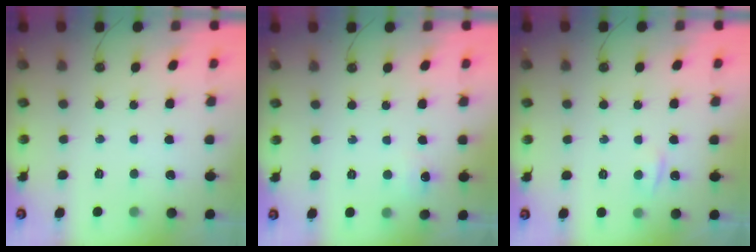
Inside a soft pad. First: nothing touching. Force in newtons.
{"total": 5.6, "press": 5.5, "slide": 0.7}
{"total": 3.6, "press": 3.5, "slide": 0.4}